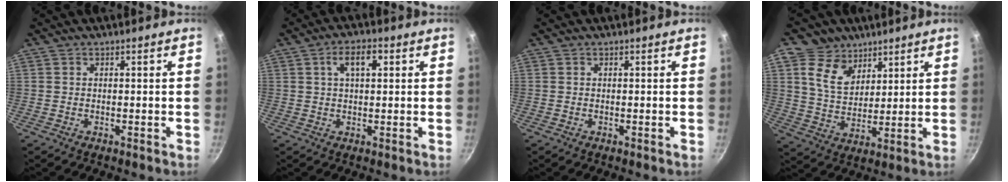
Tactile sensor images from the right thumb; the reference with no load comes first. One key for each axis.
{"total": 5.4, "fx": 1.7, "fy": 2.6, "fz": 4.4, "tx": -0.064, "ty": 0.010, "tz": 0.026}
{"total": 0.0}
{"total": 9.7, "fx": 5.6, "fy": 7.0, "fz": 3.6, "tx": -0.027, "ty": -0.041, "tz": 0.102}